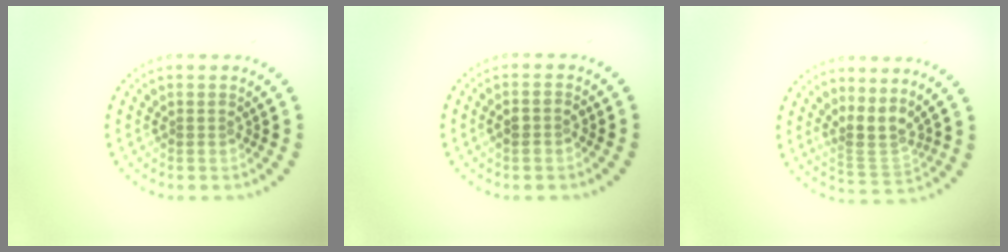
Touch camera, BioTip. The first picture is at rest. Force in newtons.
{"total": 1.5, "press": 1.4, "slide": 0.4}
{"total": 2.9, "press": 2.1, "slide": 2.0}